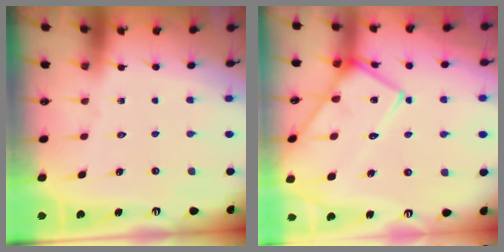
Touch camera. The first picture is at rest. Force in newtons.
{"total": 16.5, "press": 16.4, "slide": 1.4}